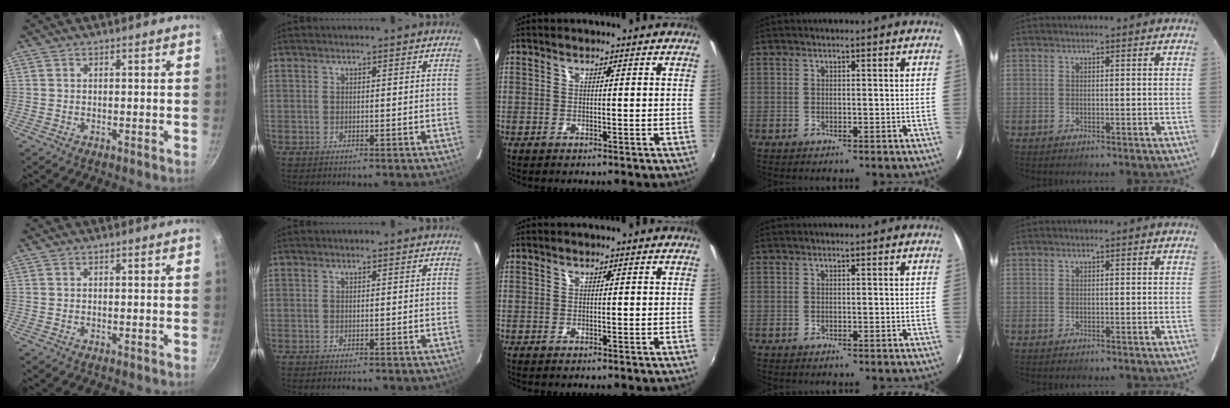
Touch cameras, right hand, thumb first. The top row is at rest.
{}